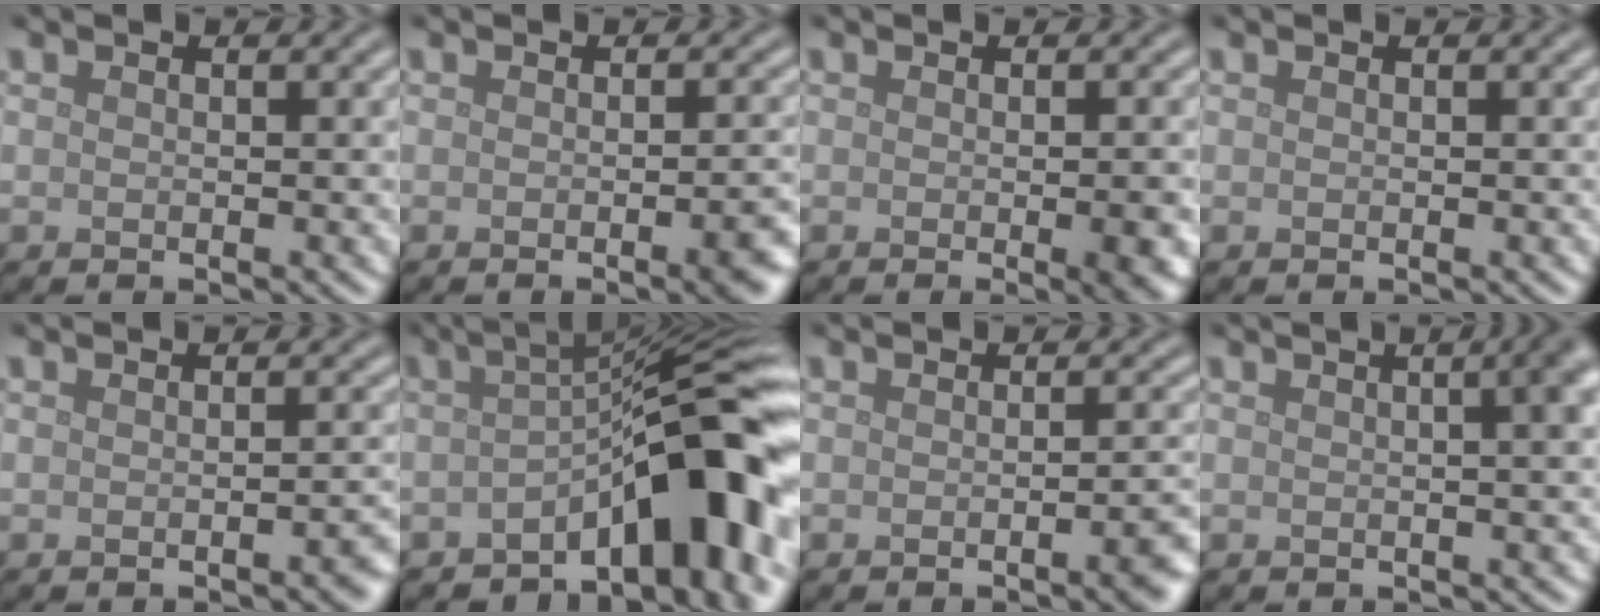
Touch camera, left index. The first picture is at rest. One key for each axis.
{"total": 3.8, "fx": -1.3, "fy": 1.1, "fz": 3.4, "tx": -0.037, "ty": -0.004, "tz": -0.016}
{"total": 3.7, "fx": -0.8, "fy": 1.1, "fz": 3.5, "tx": -0.038, "ty": -0.008, "tz": -0.006}
{"total": 0.0}
{"total": 1.3, "fx": -0.8, "fy": 0.3, "fz": 1.0, "tx": -0.013, "ty": -0.001, "tz": -0.010}
{"total": 10.8, "fx": -3.9, "fy": 3.4, "fz": 9.5, "tx": -0.110, "ty": 0.013, "tz": -0.065}
{"total": 2.9, "fx": -1.1, "fy": 0.8, "fz": 2.6, "tx": -0.026, "ty": 0.000, "tz": -0.018}
{"total": 8.3, "fx": 2.1, "fy": 4.3, "fz": 6.8, "tx": -0.001, "ty": 0.051, "tz": -0.020}